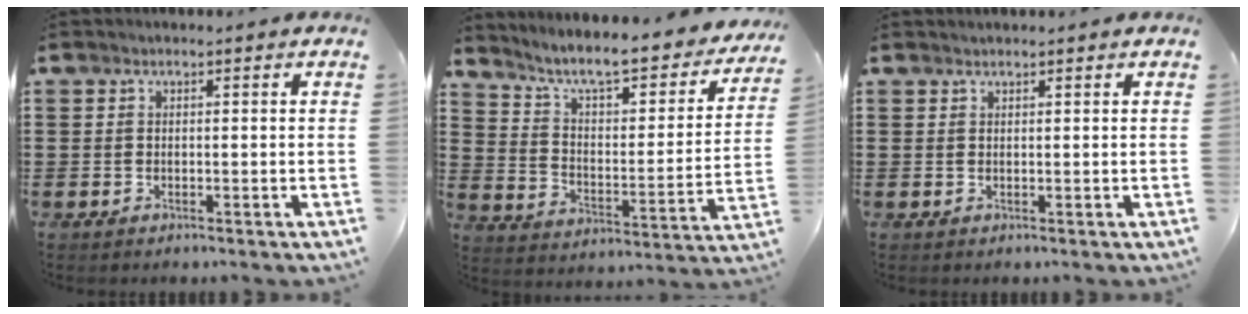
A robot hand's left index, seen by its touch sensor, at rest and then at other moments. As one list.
[{"total": 7.6, "force": [6.5, 0.9, 4.0], "torque": [-0.096, -0.050, 0.103]}, {"total": 0.5, "force": [0.5, 0.0, 0.1], "torque": [-0.003, -0.001, 0.011]}]